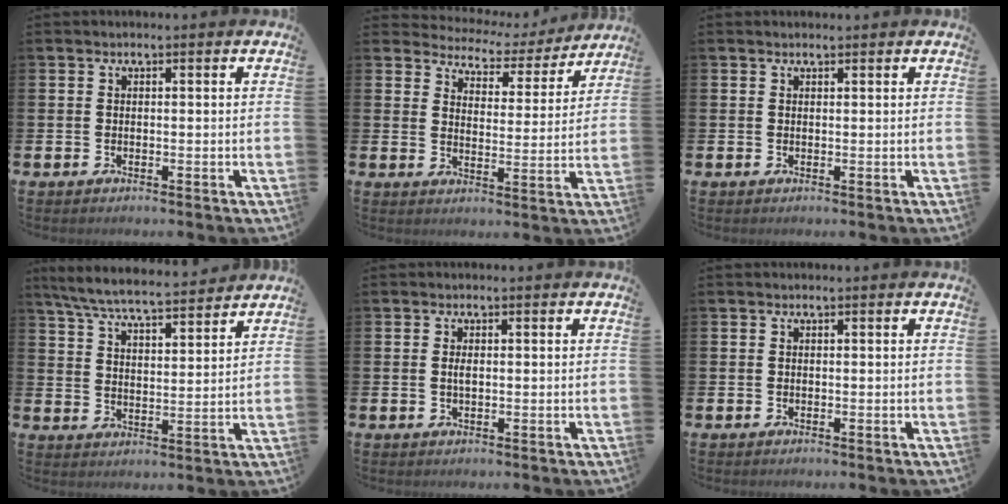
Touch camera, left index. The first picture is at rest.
{"total": 4.0, "force": [3.5, 1.8, 0.3], "torque": [-0.028, -0.035, 0.053]}
{"total": 0.5, "force": [0.5, 0.1, 0.0], "torque": [0.008, -0.003, 0.007]}
{"total": 6.6, "force": [6.2, 0.6, 2.0], "torque": [-0.062, -0.040, 0.108]}
{"total": 1.1, "force": [0.0, 0.5, 1.0], "torque": [-0.019, 0.003, -0.001]}
{"total": 0.0}